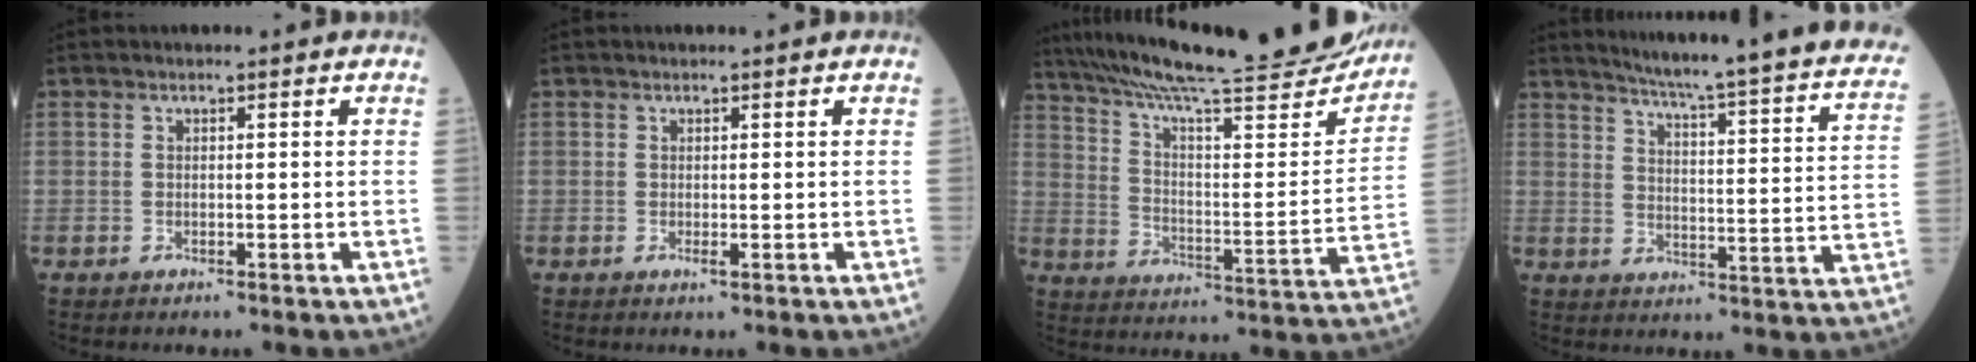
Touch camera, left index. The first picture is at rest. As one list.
[{"total": 0.7, "force": [0.2, 0.2, 0.7], "torque": [-0.013, 0.000, 0.000]}, {"total": 30.2, "force": [27.1, 2.3, 13.1], "torque": [-0.215, -0.069, 0.363]}, {"total": 27.3, "force": [23.7, 0.7, 13.4], "torque": [-0.192, -0.074, 0.283]}]